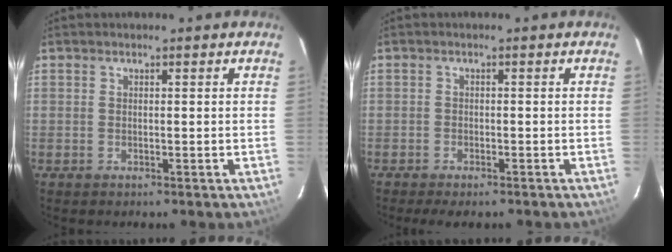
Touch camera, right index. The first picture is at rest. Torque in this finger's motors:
{"motor_torque": [0.47, -0.44, 0.21, 0.02]}